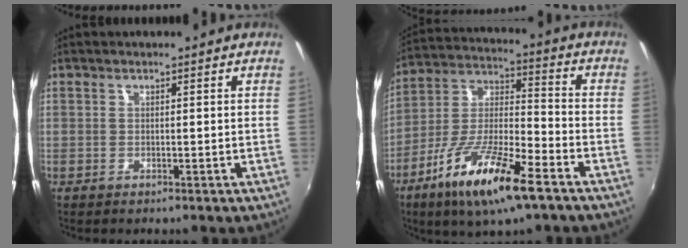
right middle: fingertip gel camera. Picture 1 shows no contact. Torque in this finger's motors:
{"motor_torque": [1.44, -0.70, 0.40, 0.21]}